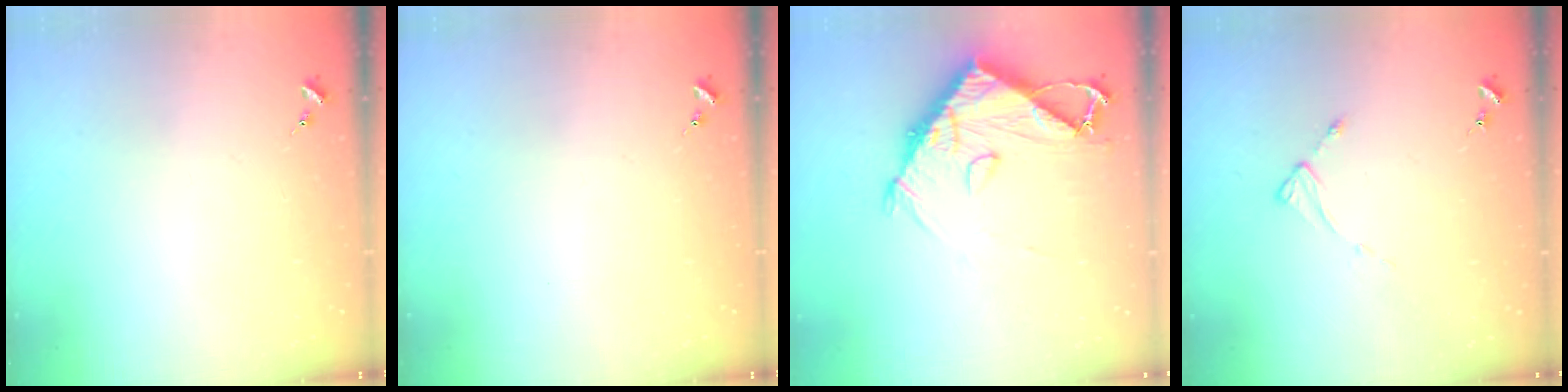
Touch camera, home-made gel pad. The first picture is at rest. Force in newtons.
{"total": 0.0}
{"total": 10.6, "press": 10.5, "slide": 1.0}
{"total": 2.3, "press": 2.3, "slide": 0.3}